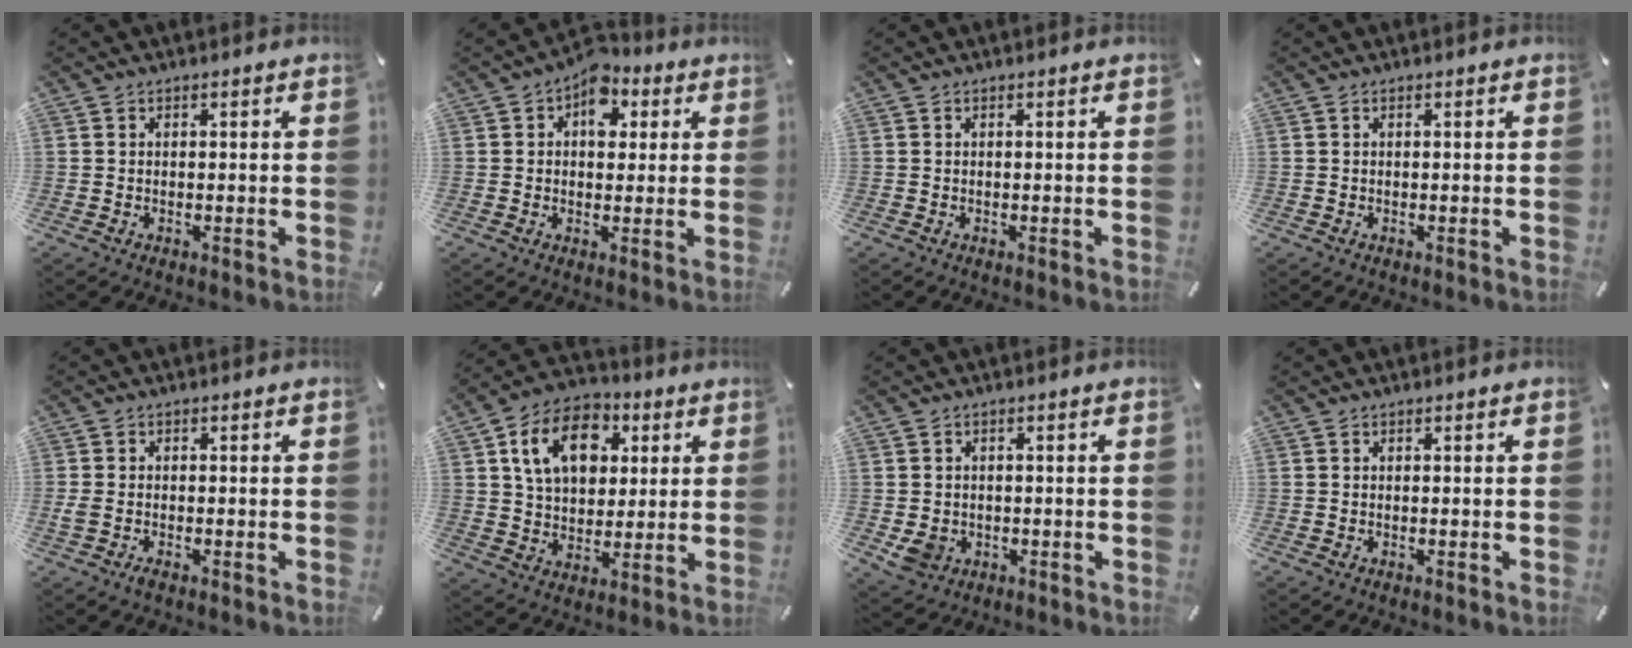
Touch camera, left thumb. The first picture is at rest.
{"total": 8.1, "force": [2.8, 5.6, 5.1], "torque": [-0.061, -0.008, 0.044]}
{"total": 0.0}
{"total": 0.0}
{"total": 1.7, "force": [-0.8, 0.9, 1.3], "torque": [-0.024, 0.001, -0.014]}
{"total": 13.7, "force": [4.7, 10.3, 7.8], "torque": [-0.126, 0.002, 0.086]}
{"total": 4.4, "force": [-0.8, 3.9, 1.7], "torque": [-0.043, -0.004, -0.016]}
{"total": 0.0}